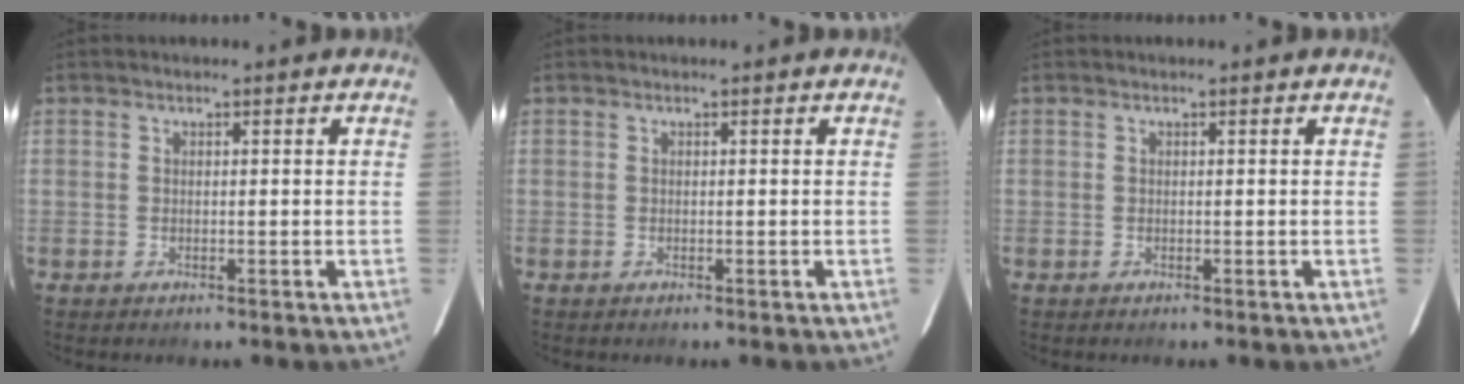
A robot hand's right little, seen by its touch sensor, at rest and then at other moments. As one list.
[{"total": 0.0}, {"total": 0.0}]